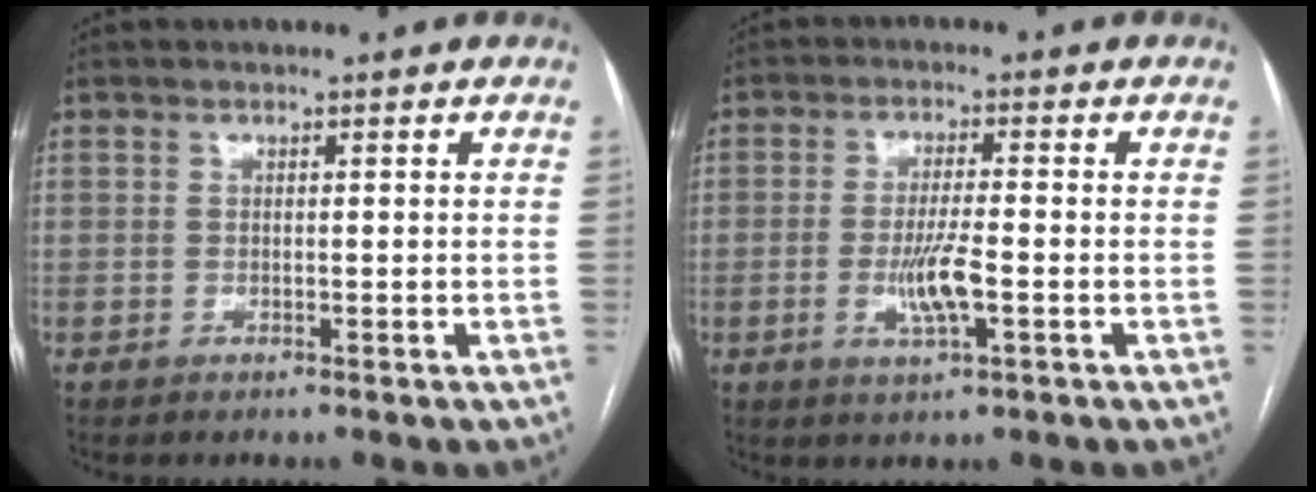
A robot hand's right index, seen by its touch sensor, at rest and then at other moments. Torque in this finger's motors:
{"motor_torque": [0.14, 0.00, 0.31, 0.08]}